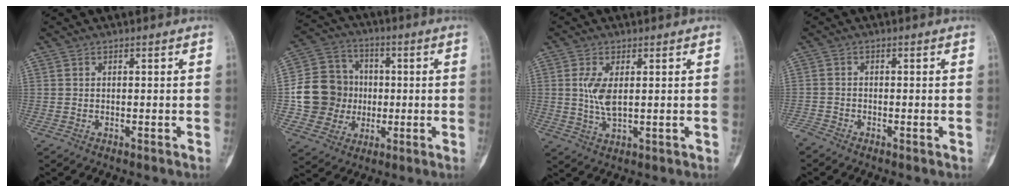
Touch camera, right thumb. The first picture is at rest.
{"total": 14.4, "force": [-0.4, 13.4, 5.4], "torque": [-0.070, 0.025, -0.001]}
{"total": 5.4, "force": [0.9, 2.3, 4.8], "torque": [-0.101, -0.009, 0.021]}
{"total": 2.3, "force": [-2.0, 0.8, 0.6], "torque": [-0.015, -0.003, -0.044]}